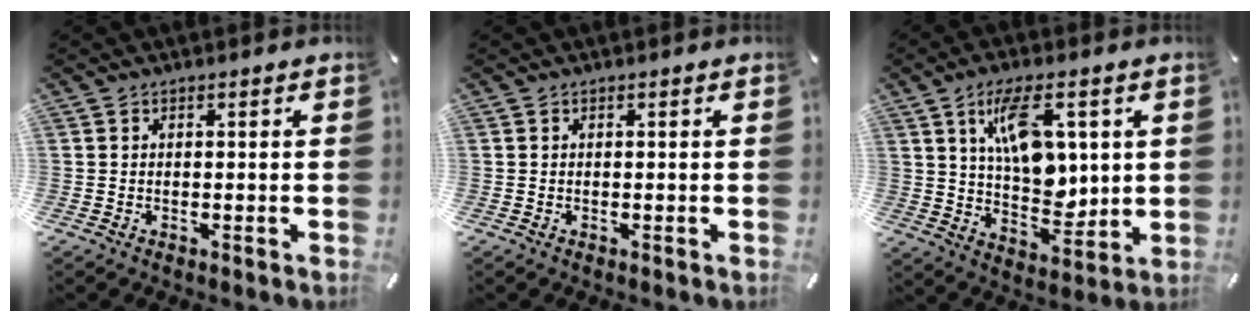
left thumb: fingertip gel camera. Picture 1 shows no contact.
{"total": 0.0}
{"total": 13.2, "force": [5.1, 7.4, 9.6], "torque": [-0.155, -0.015, 0.089]}